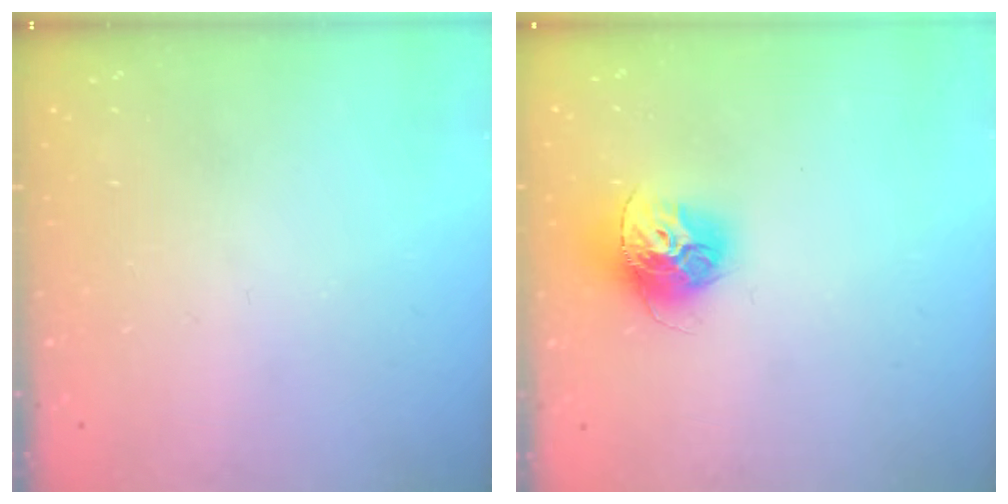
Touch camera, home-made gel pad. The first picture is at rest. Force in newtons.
{"total": 13.8, "press": 13.8, "slide": 1.3}